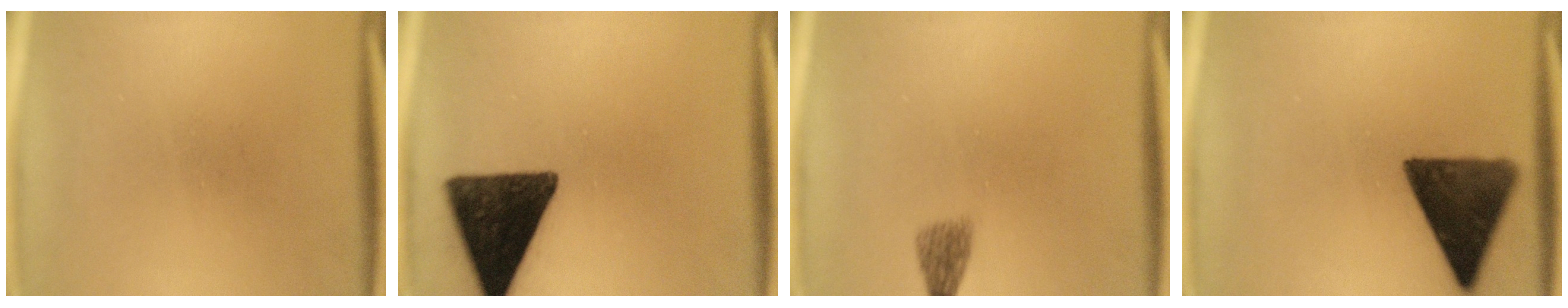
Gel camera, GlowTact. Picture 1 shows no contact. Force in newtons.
{"total": 15.2}
{"total": 2.4}
{"total": 12.8}